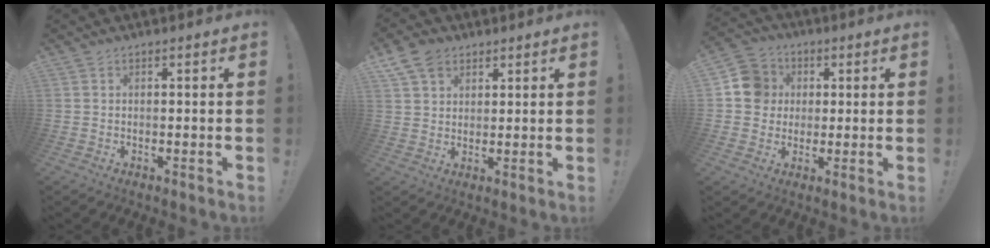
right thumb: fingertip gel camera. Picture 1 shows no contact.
{"total": 7.9, "force": [4.5, 5.5, 3.3], "torque": [-0.060, -0.015, 0.091]}
{"total": 10.3, "force": [1.3, 9.7, 3.1], "torque": [-0.035, 0.007, 0.027]}